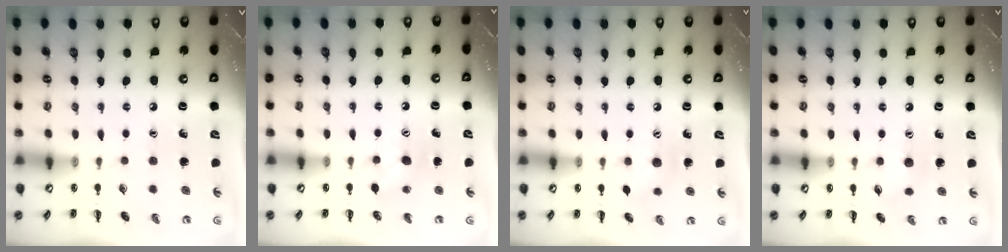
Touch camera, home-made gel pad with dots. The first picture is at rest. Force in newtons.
{"total": 3.7, "press": 3.6, "slide": 0.7}
{"total": 6.6, "press": 6.5, "slide": 1.1}
{"total": 5.3, "press": 5.2, "slide": 1.3}